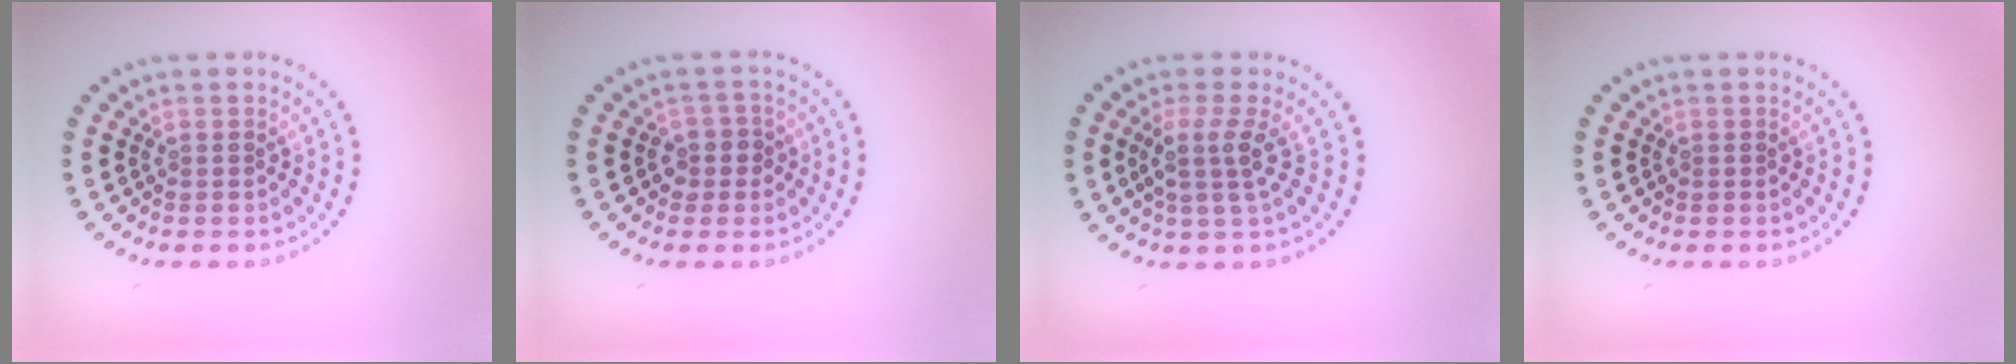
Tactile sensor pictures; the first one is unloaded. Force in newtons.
{"total": 1.7, "press": 1.4, "slide": 0.9}
{"total": 2.6, "press": 1.8, "slide": 1.8}
{"total": 0.0}